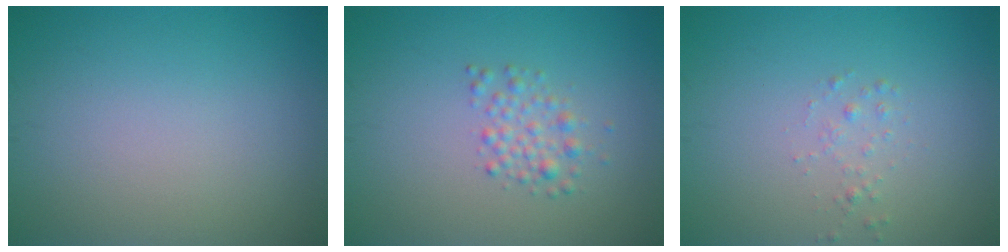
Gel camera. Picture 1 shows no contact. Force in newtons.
{"total": 1.9, "press": 1.8, "slide": 0.1}
{"total": 0.8, "press": 0.7, "slide": 0.1}